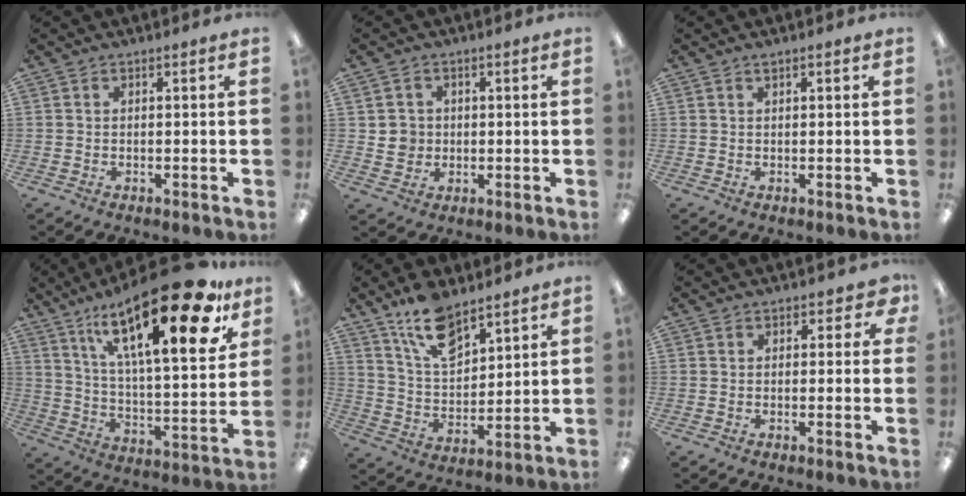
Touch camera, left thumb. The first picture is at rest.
{"total": 4.1, "force": [0.5, 4.0, 0.8], "torque": [-0.008, 0.002, 0.007]}
{"total": 0.9, "force": [0.6, 0.3, 0.6], "torque": [-0.014, 0.002, 0.010]}
{"total": 29.1, "force": [17.0, 9.0, 21.9], "torque": [-0.340, -0.100, 0.274]}
{"total": 13.0, "force": [9.4, 6.0, 6.7], "torque": [-0.125, -0.046, 0.173]}
{"total": 2.6, "force": [0.7, 2.0, 1.6], "torque": [-0.015, 0.003, 0.009]}